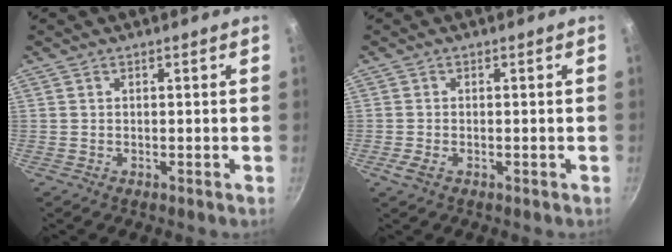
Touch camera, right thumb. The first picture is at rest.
{"total": 1.9, "force": [-0.9, 1.0, 1.4], "torque": [-0.033, 0.000, -0.018]}